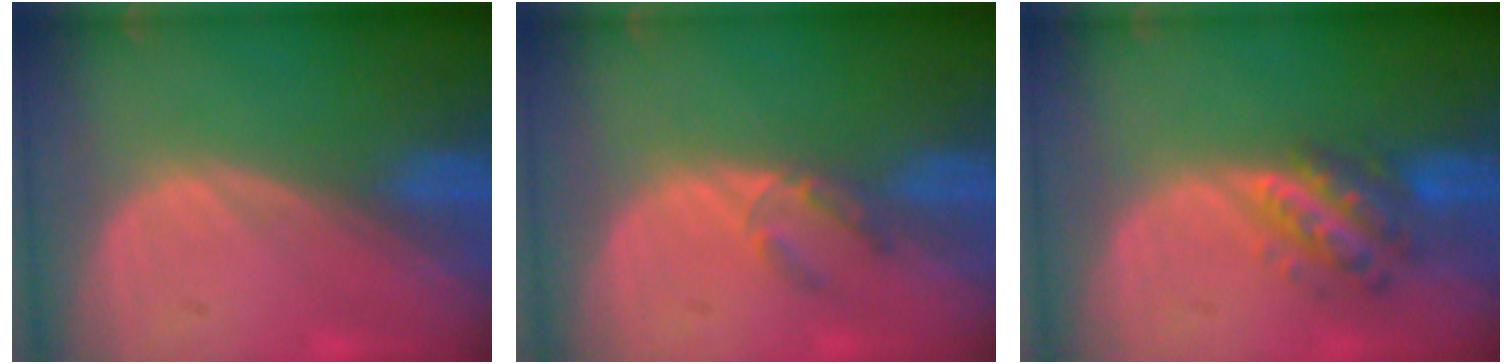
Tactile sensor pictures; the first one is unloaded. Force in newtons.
{"total": 2.5, "press": 2.3, "slide": 1.0}
{"total": 5.9, "press": 5.5, "slide": 2.2}